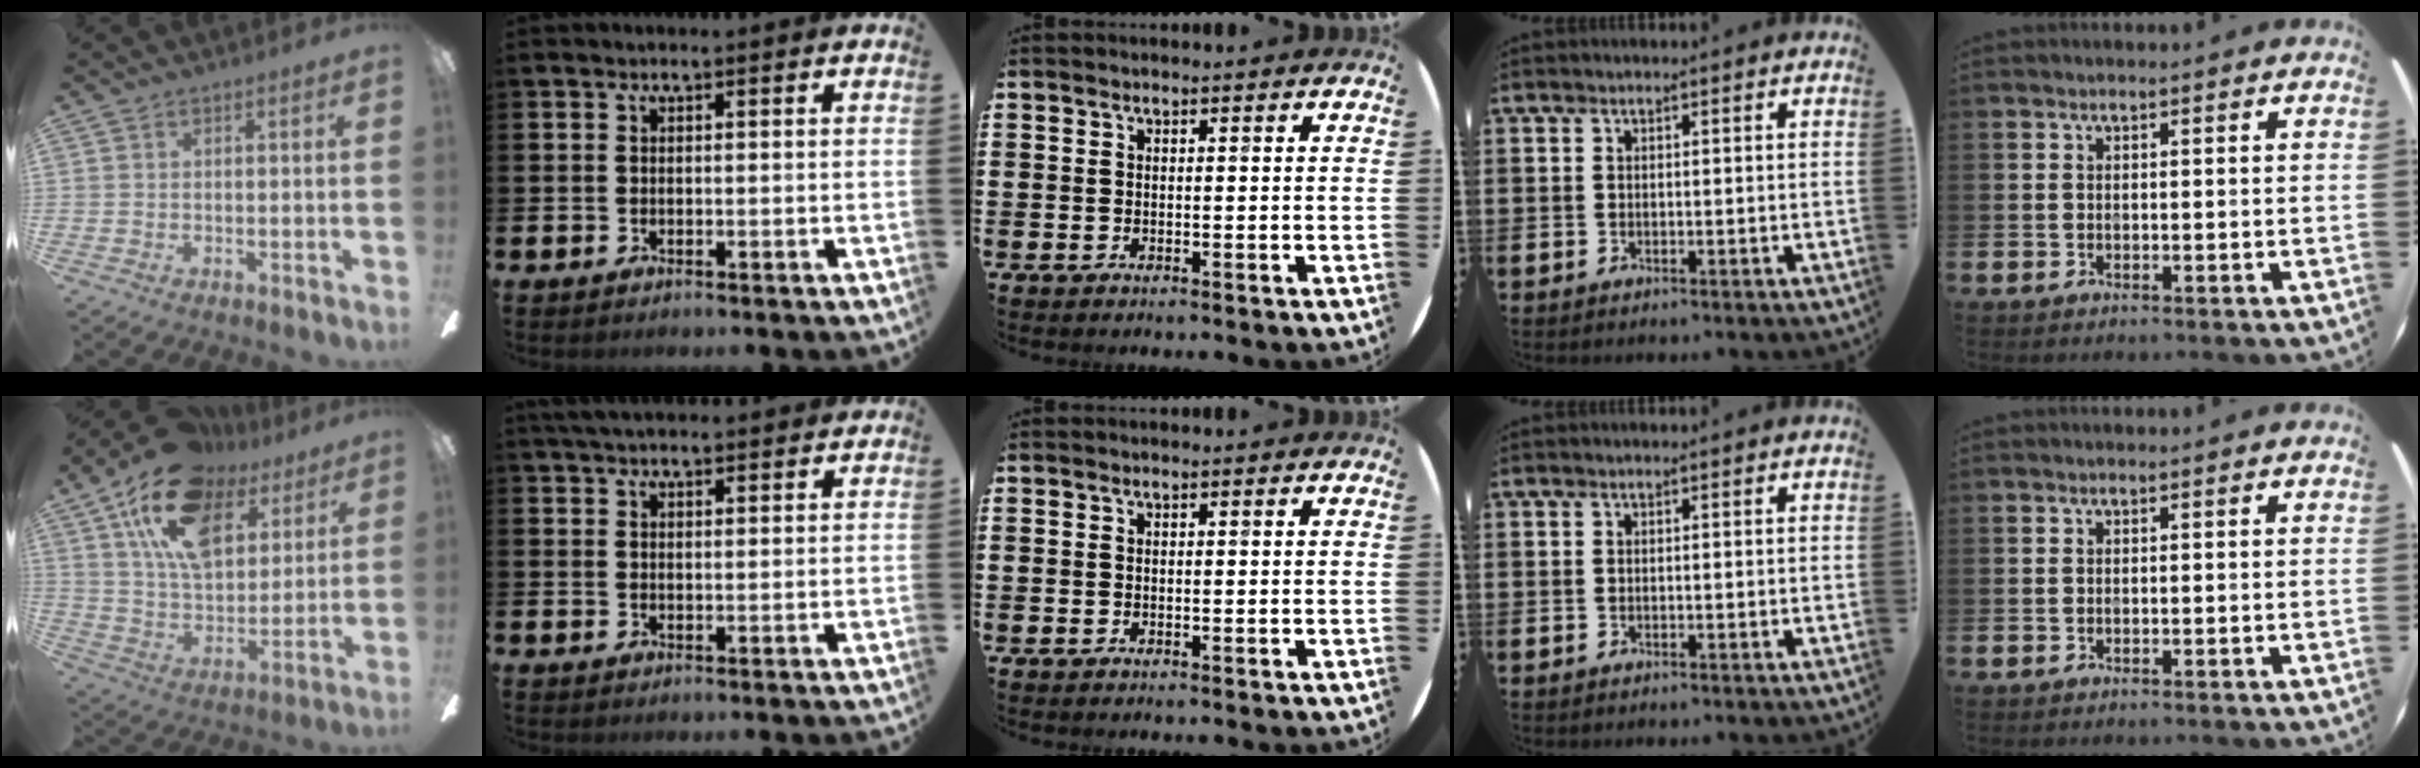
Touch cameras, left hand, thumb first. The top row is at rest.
{"thumb": {"total": 19.9, "force": [11.5, 11.0, 12.0], "torque": [-0.227, -0.046, 0.205]}, "index": {"total": 3.6, "force": [3.4, 0.8, 1.1], "torque": [-0.026, -0.007, 0.063]}}